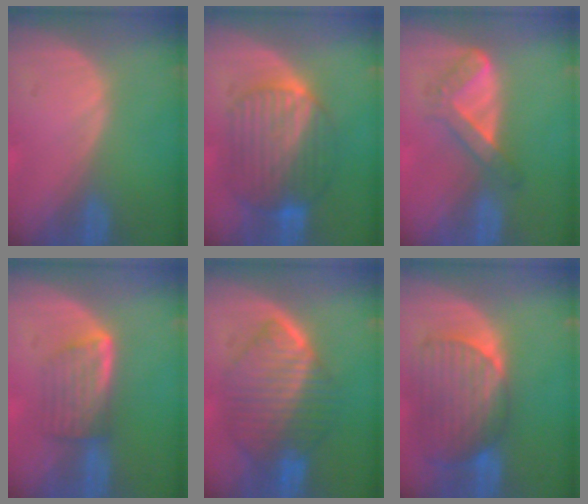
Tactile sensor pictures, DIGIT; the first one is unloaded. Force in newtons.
{"total": 9.5, "press": 9.4, "slide": 0.9}
{"total": 5.3, "press": 4.6, "slide": 2.6}
{"total": 5.7, "press": 5.3, "slide": 2.3}
{"total": 9.5, "press": 9.5, "slide": 0.7}
{"total": 9.5, "press": 8.4, "slide": 4.4}